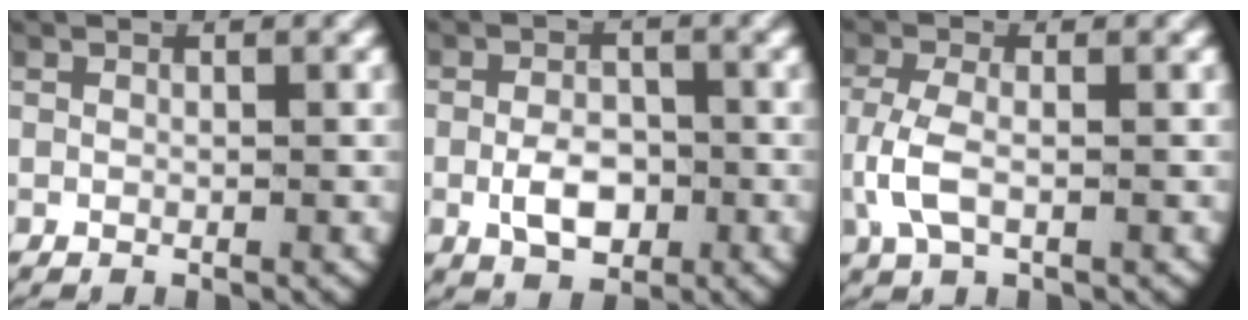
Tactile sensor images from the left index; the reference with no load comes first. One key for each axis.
{"total": 3.7, "fx": -1.2, "fy": 2.4, "fz": 2.6, "tx": -0.047, "ty": -0.012, "tz": -0.015}
{"total": 3.7, "fx": -0.6, "fy": 1.9, "fz": 3.1, "tx": -0.089, "ty": -0.012, "tz": -0.003}